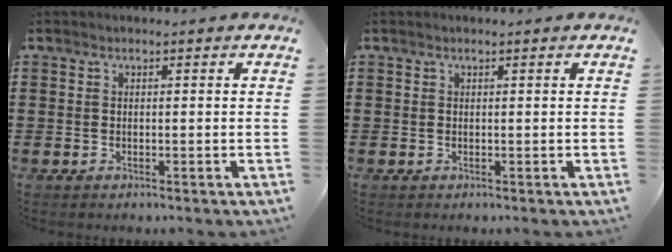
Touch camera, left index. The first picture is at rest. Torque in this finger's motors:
{"motor_torque": [-0.72, 0.55, -0.34, -0.10]}